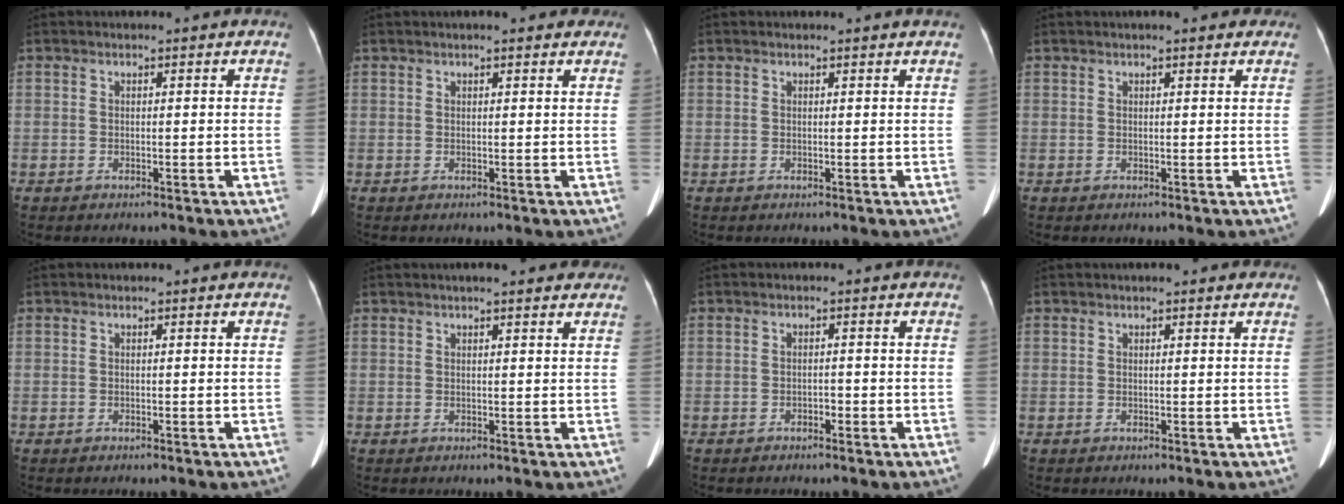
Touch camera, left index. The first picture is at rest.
{"total": 4.2, "force": [3.4, 0.9, 2.4], "torque": [-0.022, 0.019, 0.035]}
{"total": 1.0, "force": [0.9, -0.1, 0.3], "torque": [-0.013, -0.002, 0.010]}
{"total": 3.5, "force": [2.7, 0.8, 2.1], "torque": [-0.019, 0.019, 0.029]}
{"total": 0.0}
{"total": 7.7, "force": [6.4, 1.6, 4.0], "torque": [-0.043, 0.020, 0.071]}
{"total": 0.9, "force": [-0.6, 0.5, 0.5], "torque": [-0.008, 0.002, -0.010]}
{"total": 2.3, "force": [1.8, 0.6, 1.4], "torque": [-0.011, 0.016, 0.019]}